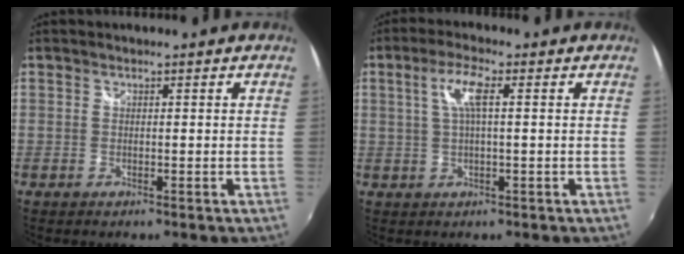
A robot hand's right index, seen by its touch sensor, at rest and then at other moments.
{"total": 5.1, "force": [1.1, 0.8, 4.9], "torque": [-0.095, 0.006, 0.021]}